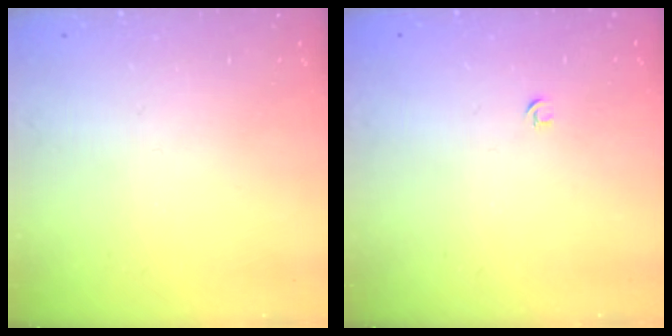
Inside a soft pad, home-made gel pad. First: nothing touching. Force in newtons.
{"total": 2.7, "press": 2.6, "slide": 0.6}